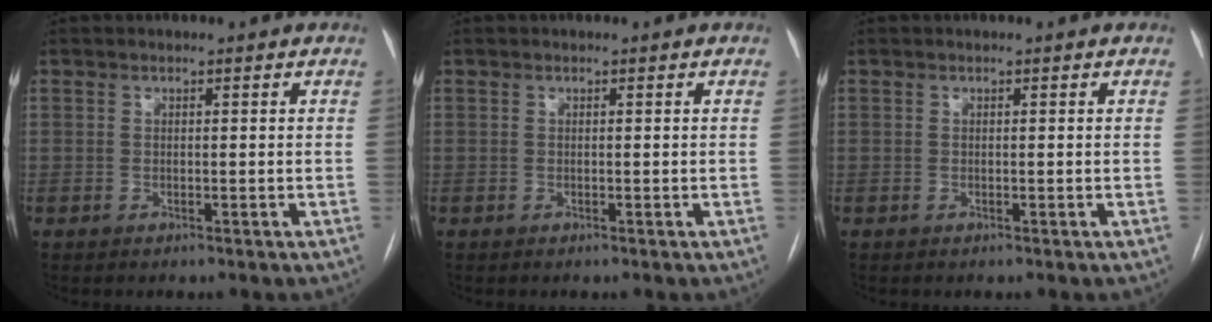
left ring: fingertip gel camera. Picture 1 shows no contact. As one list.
[{"total": 0.0}, {"total": 0.0}]